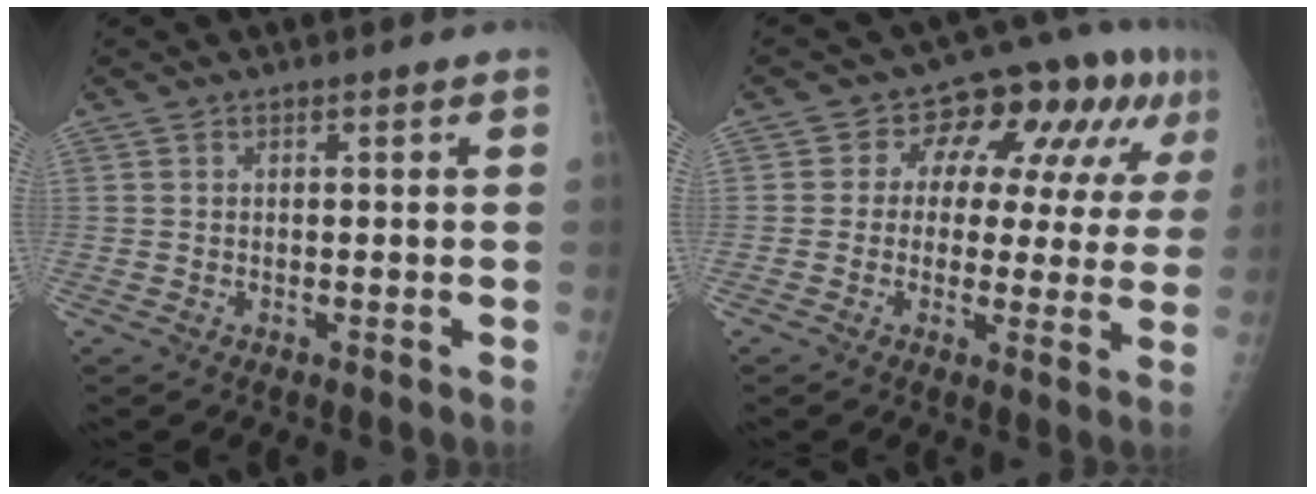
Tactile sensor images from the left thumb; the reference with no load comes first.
{"total": 13.9, "force": [4.5, 7.9, 10.5], "torque": [-0.095, 0.022, 0.054]}